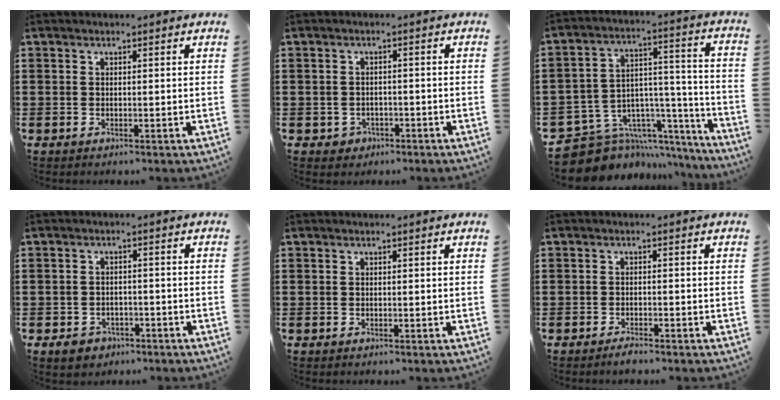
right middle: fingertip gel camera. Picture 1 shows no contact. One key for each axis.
{"total": 1.7, "fx": -1.2, "fy": 1.2, "fz": 0.1, "tx": -0.009, "ty": 0.001, "tz": -0.028}
{"total": 9.1, "fx": -7.5, "fy": 4.9, "fz": 1.7, "tx": -0.051, "ty": 0.000, "tz": -0.138}
{"total": 2.6, "fx": -2.2, "fy": 1.4, "fz": 0.3, "tx": -0.013, "ty": 0.005, "tz": -0.048}
{"total": 0.0}
{"total": 1.6, "fx": -1.5, "fy": 0.3, "fz": 0.6, "tx": -0.014, "ty": -0.001, "tz": -0.028}